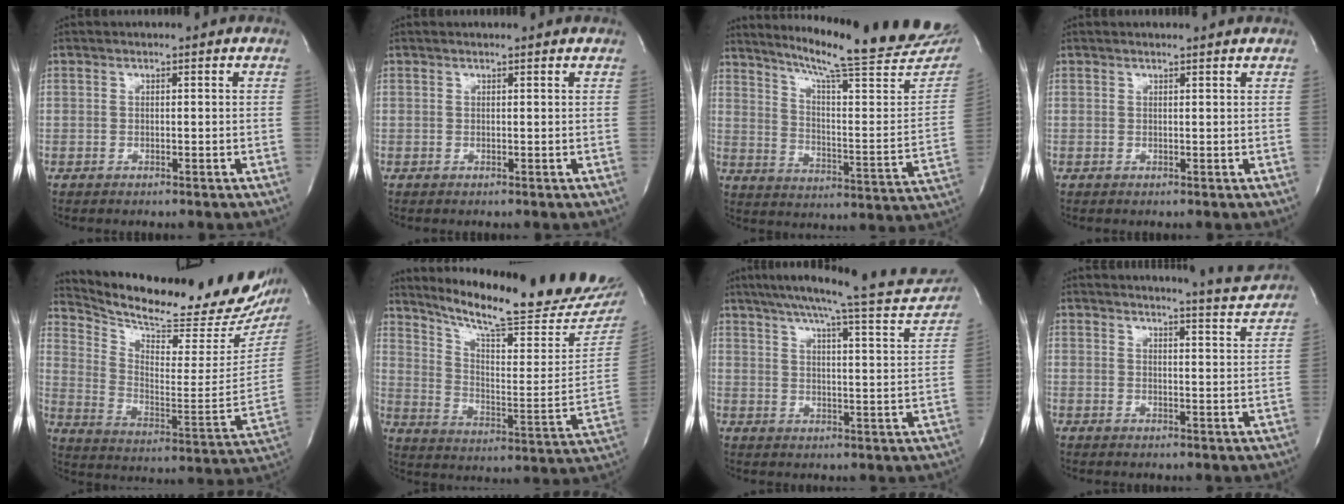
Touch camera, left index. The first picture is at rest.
{"total": 2.3, "force": [2.2, 0.1, 0.5], "torque": [-0.012, 0.010, 0.019]}
{"total": 27.2, "force": [23.8, 1.1, 13.1], "torque": [-0.201, -0.092, 0.308]}
{"total": 2.1, "force": [2.0, -0.1, 0.5], "torque": [-0.011, 0.004, 0.022]}
{"total": 26.0, "force": [23.1, 3.9, 11.4], "torque": [-0.192, -0.086, 0.318]}
{"total": 23.2, "force": [20.9, 1.2, 10.0], "torque": [-0.160, -0.086, 0.286]}
{"total": 17.6, "force": [16.2, 0.7, 7.0], "torque": [-0.105, -0.030, 0.207]}
{"total": 6.8, "force": [6.7, -0.7, 0.6], "torque": [-0.021, -0.033, 0.076]}